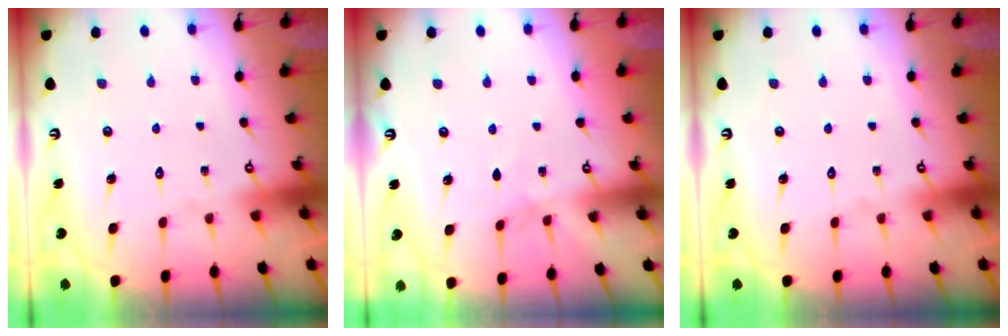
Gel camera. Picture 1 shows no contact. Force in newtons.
{"total": 2.4, "press": 2.3, "slide": 0.4}
{"total": 0.0}